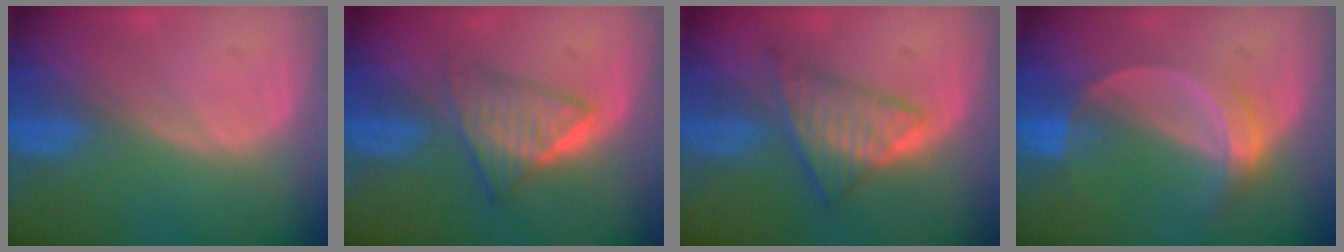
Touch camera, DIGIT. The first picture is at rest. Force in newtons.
{"total": 6.3, "press": 5.5, "slide": 3.1}
{"total": 7.2, "press": 6.3, "slide": 3.6}
{"total": 5.3, "press": 4.8, "slide": 2.3}